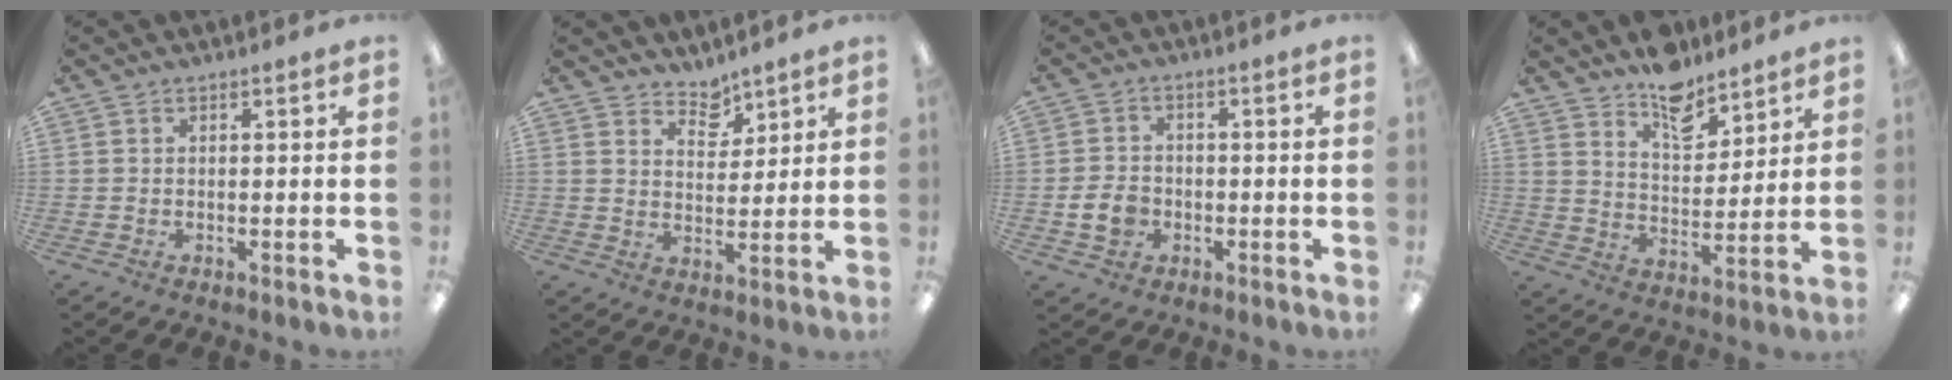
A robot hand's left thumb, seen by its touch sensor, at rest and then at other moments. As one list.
[{"total": 5.3, "force": [4.8, 2.3, 0.6], "torque": [-0.002, -0.033, 0.086]}, {"total": 5.6, "force": [-1.5, 4.4, 3.0], "torque": [-0.063, 0.007, -0.026]}, {"total": 10.5, "force": [8.9, 4.6, 3.2], "torque": [-0.031, -0.067, 0.160]}]